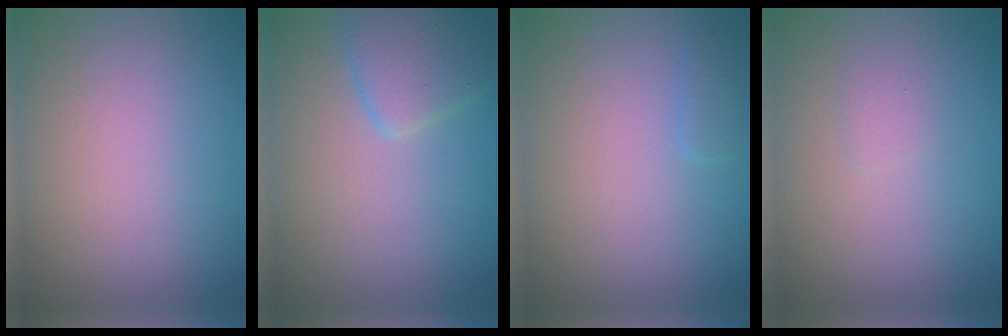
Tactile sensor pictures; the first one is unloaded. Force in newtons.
{"total": 2.8, "press": 2.8, "slide": 0.1}
{"total": 0.9, "press": 0.9, "slide": 0.1}
{"total": 0.6, "press": 0.6, "slide": 0.1}